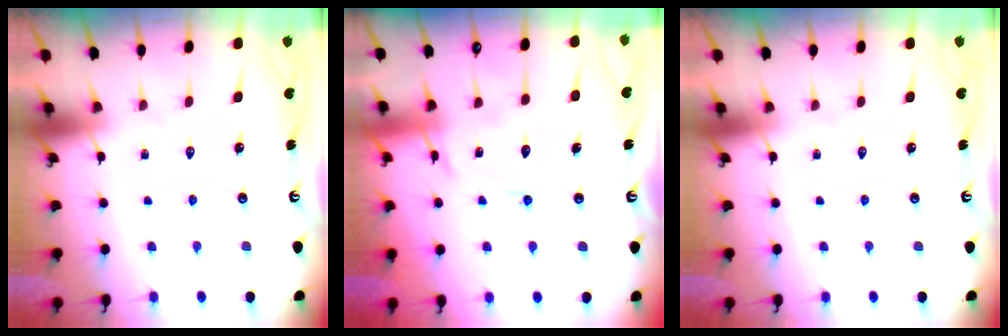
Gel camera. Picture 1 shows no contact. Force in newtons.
{"total": 12.3, "press": 12.3, "slide": 1.2}
{"total": 0.0}